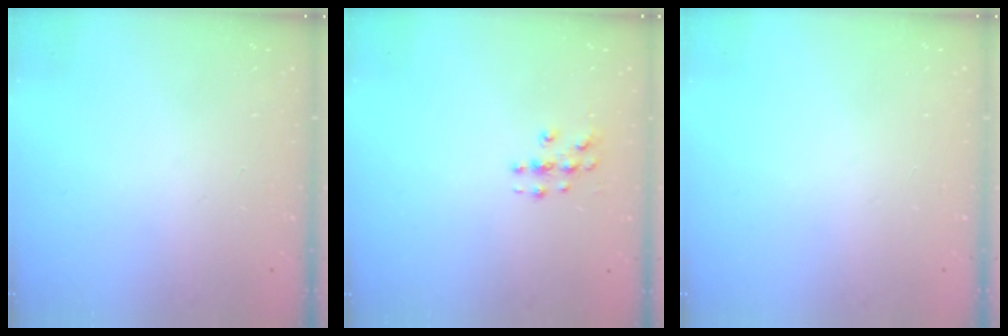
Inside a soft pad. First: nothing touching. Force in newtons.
{"total": 3.3, "press": 3.3, "slide": 0.2}
{"total": 0.0}